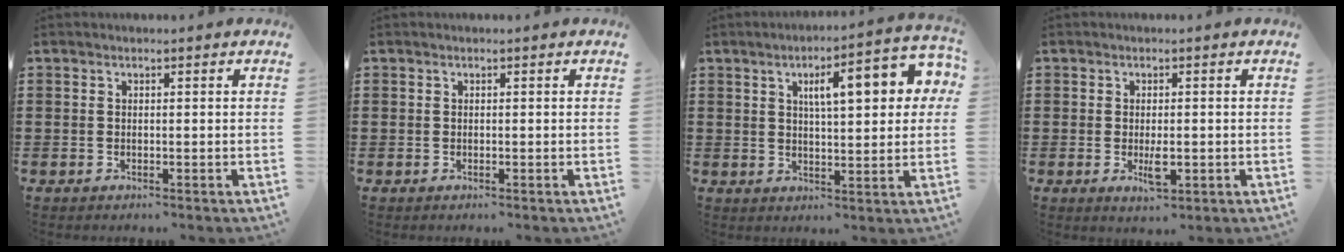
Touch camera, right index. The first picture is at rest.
{"total": 0.0}
{"total": 9.3, "force": [3.3, 2.8, 8.2], "torque": [-0.123, -0.006, 0.044]}
{"total": 3.4, "force": [-0.6, 1.2, 3.1], "torque": [-0.053, 0.002, -0.010]}